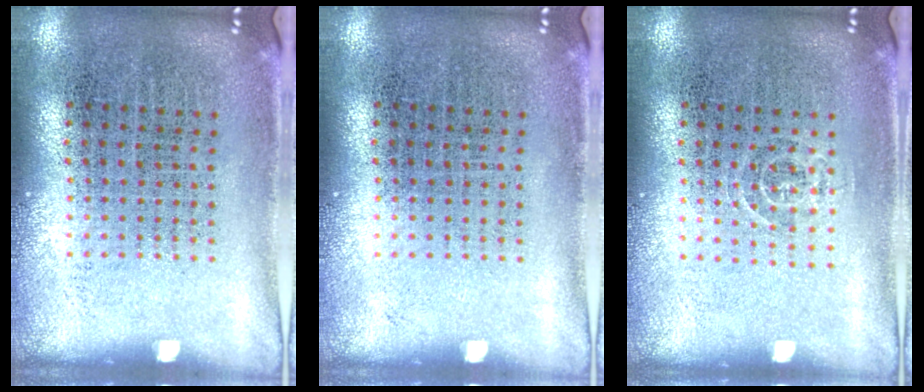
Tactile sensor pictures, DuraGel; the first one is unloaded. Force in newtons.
{"total": 0.0}
{"total": 0.8, "press": 0.5, "slide": 0.6}